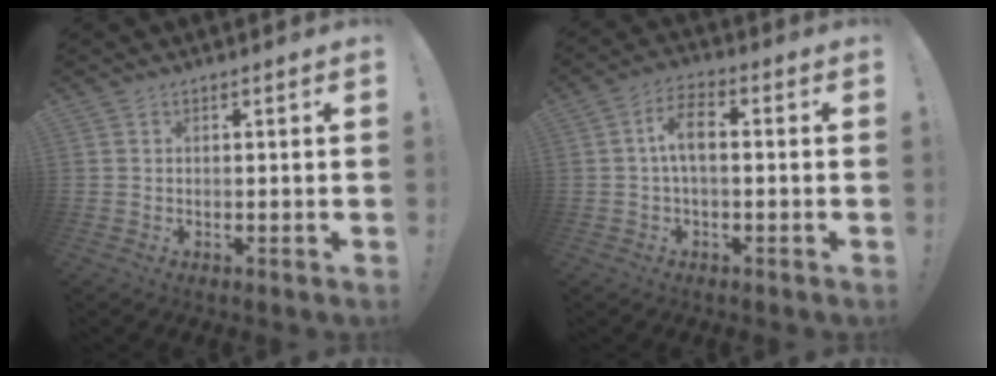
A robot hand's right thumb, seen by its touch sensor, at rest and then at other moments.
{"total": 7.1, "force": [0.2, 3.1, 6.4], "torque": [-0.135, 0.009, 0.006]}